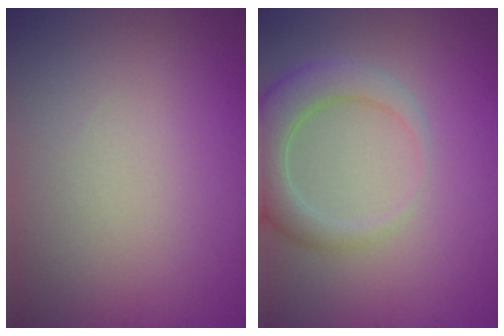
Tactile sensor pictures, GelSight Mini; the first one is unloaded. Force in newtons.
{"total": 4.3, "press": 4.3, "slide": 0.6}